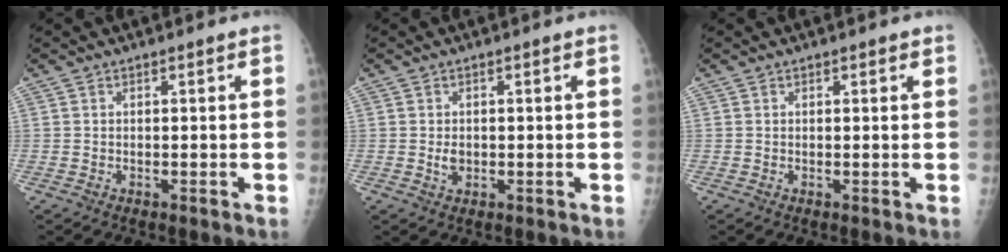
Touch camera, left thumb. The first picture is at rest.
{"total": 2.0, "force": [0.0, 1.5, 1.3], "torque": [-0.014, 0.000, 0.003]}
{"total": 1.0, "force": [0.6, 0.5, 0.6], "torque": [-0.001, -0.001, 0.005]}